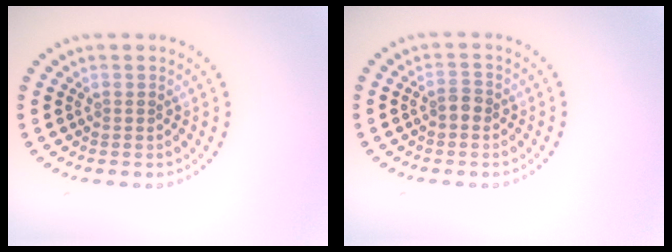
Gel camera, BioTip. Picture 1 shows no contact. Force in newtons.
{"total": 1.2, "press": 1.2, "slide": 0.3}